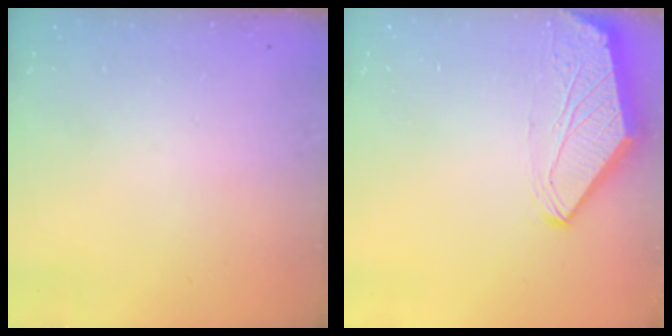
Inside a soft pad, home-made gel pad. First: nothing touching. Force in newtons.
{"total": 0.0}